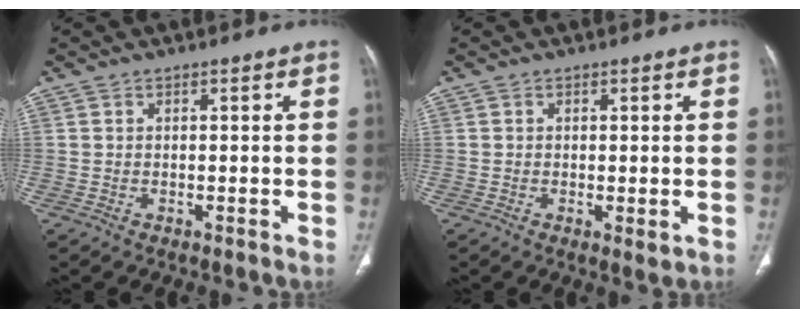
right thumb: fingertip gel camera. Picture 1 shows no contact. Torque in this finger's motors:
{"motor_torque": [-0.51, -0.07, -0.20, 0.05, -0.01]}